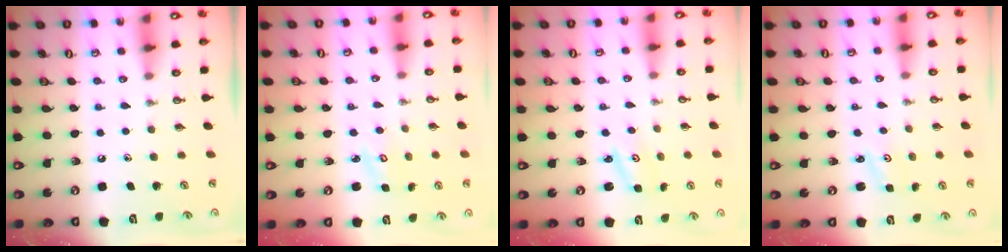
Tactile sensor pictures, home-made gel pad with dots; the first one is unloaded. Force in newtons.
{"total": 3.5, "press": 3.5, "slide": 0.3}
{"total": 2.0, "press": 2.0, "slide": 0.2}
{"total": 1.3, "press": 1.2, "slide": 0.2}